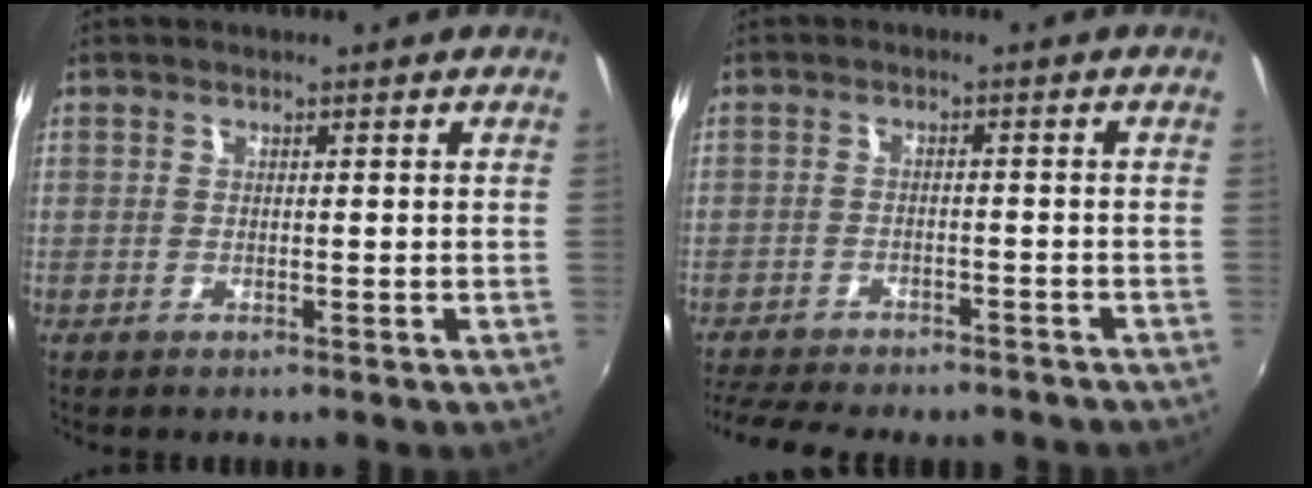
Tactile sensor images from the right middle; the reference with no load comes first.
{"total": 13.9, "force": [-12.1, 3.7, 5.7], "torque": [-0.132, -0.024, -0.174]}